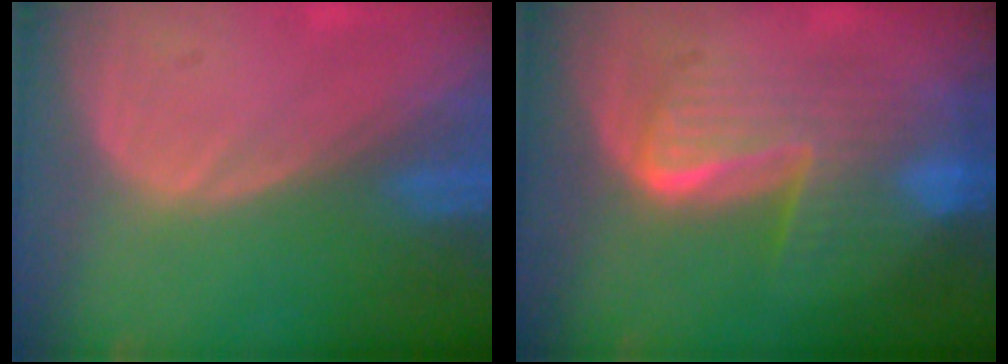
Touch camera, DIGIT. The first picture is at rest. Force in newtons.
{"total": 7.2, "press": 7.2, "slide": 0.2}